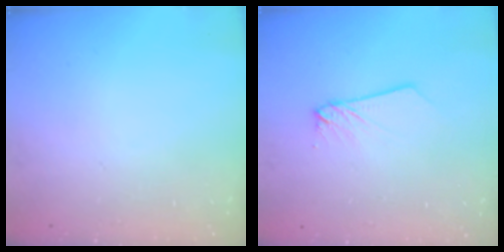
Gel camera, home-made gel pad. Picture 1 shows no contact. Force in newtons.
{"total": 2.7, "press": 2.7, "slide": 0.3}